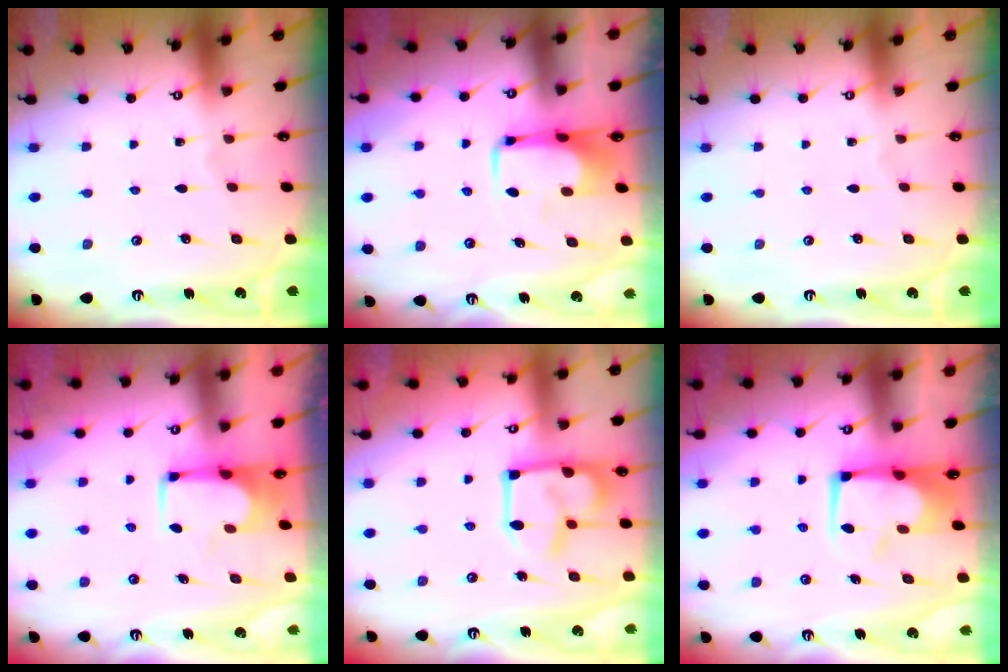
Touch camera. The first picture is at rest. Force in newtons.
{"total": 5.7, "press": 5.6, "slide": 1.1}
{"total": 0.0}
{"total": 1.6, "press": 1.5, "slide": 0.1}
{"total": 14.7, "press": 14.6, "slide": 1.2}
{"total": 2.9, "press": 2.8, "slide": 0.8}